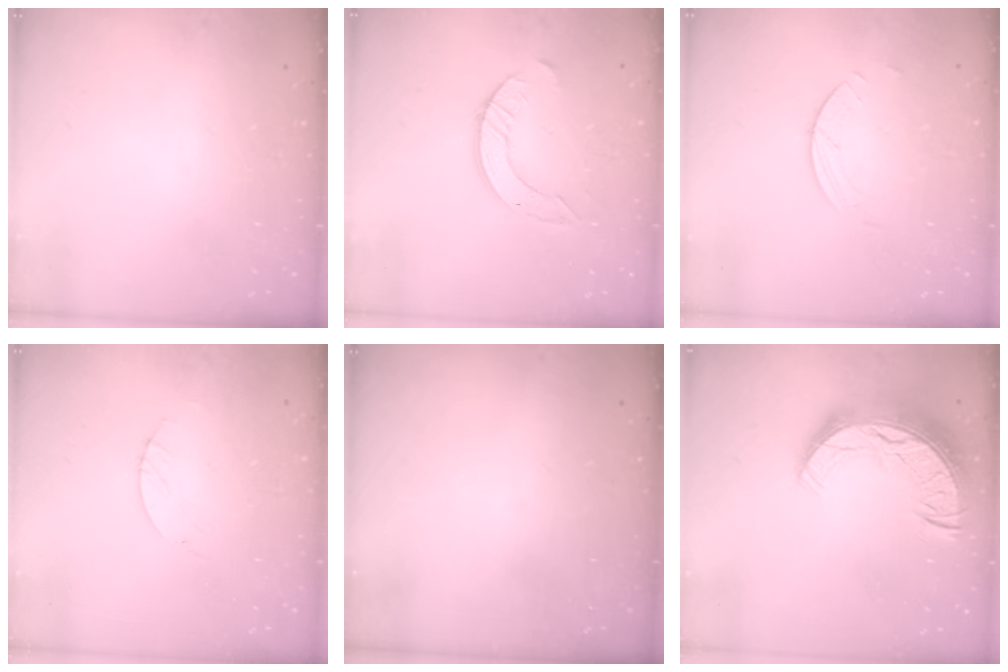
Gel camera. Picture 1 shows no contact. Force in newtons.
{"total": 8.0, "press": 7.9, "slide": 0.8}
{"total": 1.7, "press": 1.7, "slide": 0.2}
{"total": 0.9, "press": 0.8, "slide": 0.2}
{"total": 0.0}
{"total": 19.3, "press": 19.2, "slide": 1.4}